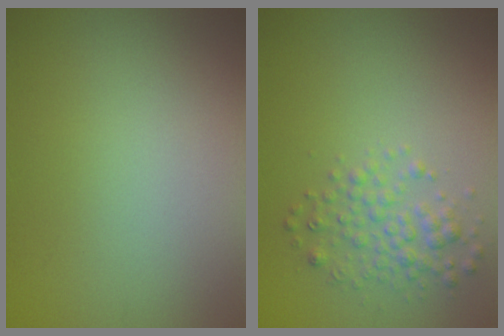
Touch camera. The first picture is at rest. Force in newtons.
{"total": 2.6, "press": 2.6, "slide": 0.0}